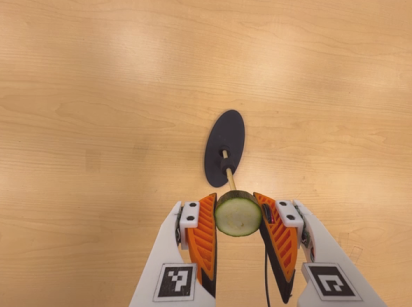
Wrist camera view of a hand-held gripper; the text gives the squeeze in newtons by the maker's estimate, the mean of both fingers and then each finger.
{"total": 9.6, "left": 8.8, "right": 10.4}